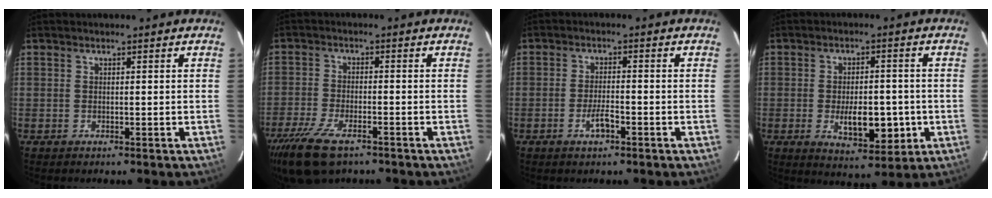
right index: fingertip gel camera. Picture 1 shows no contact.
{"total": 9.9, "force": [-7.0, 3.1, 6.3], "torque": [-0.118, -0.020, -0.117]}
{"total": 3.1, "force": [-1.6, 0.8, 2.6], "torque": [-0.051, 0.001, -0.029]}
{"total": 8.9, "force": [-2.0, 3.8, 7.8], "torque": [-0.122, -0.006, -0.021]}